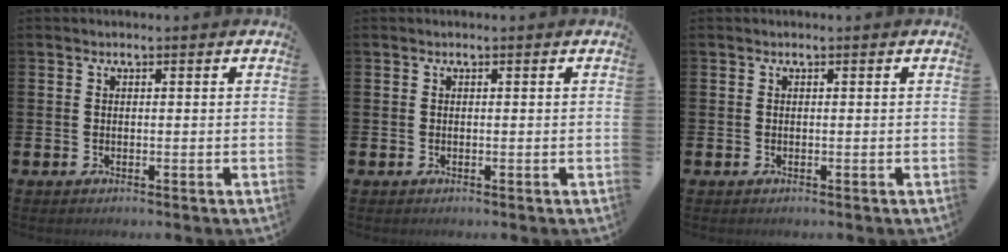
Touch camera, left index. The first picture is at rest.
{"total": 0.0}
{"total": 0.0}